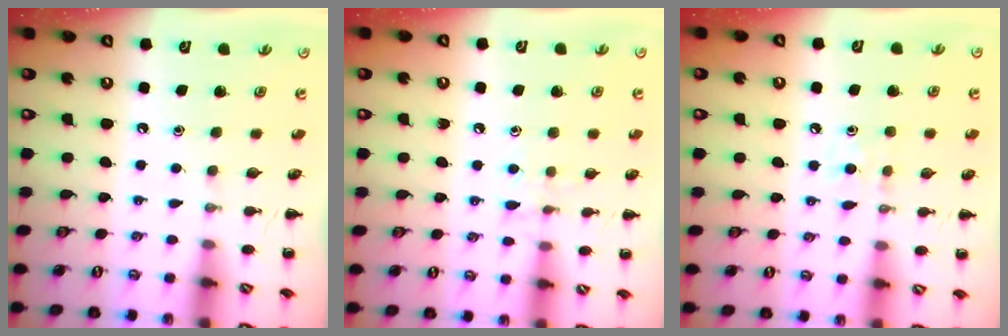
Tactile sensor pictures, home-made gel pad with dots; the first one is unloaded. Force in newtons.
{"total": 6.8, "press": 6.5, "slide": 1.8}
{"total": 6.1, "press": 5.8, "slide": 1.9}